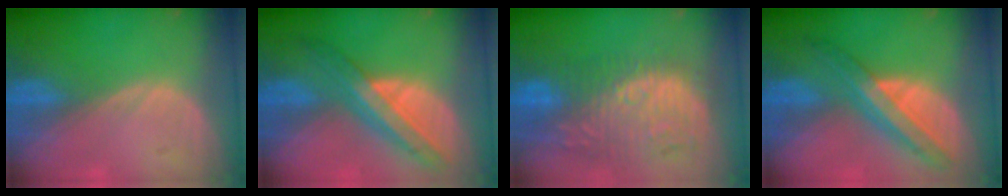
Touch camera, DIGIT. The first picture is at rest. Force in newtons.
{"total": 8.4, "press": 7.1, "slide": 4.5}
{"total": 11.8, "press": 11.2, "slide": 3.9}
{"total": 8.3, "press": 7.1, "slide": 4.4}